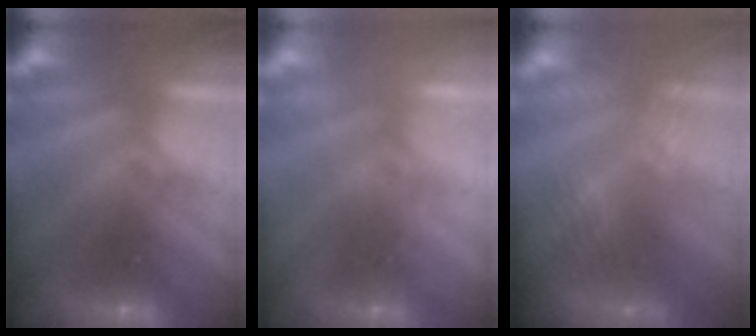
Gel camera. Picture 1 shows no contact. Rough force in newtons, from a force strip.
{"total": 2.3}
{"total": 2.6}